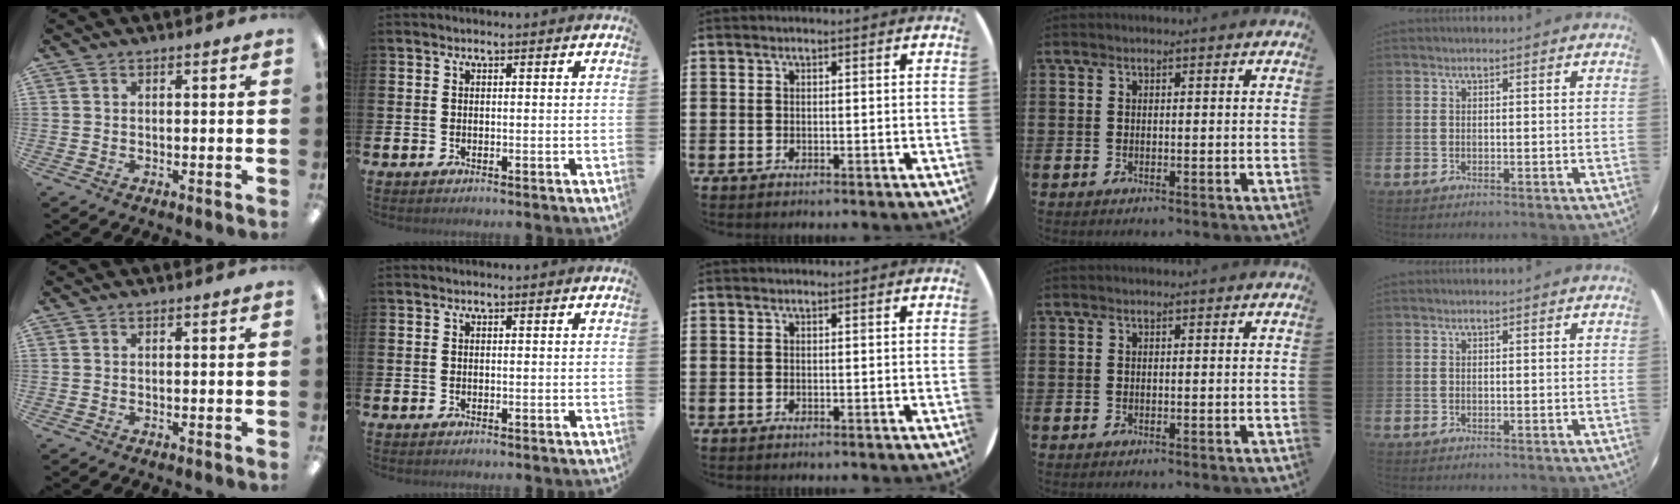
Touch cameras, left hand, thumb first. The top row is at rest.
{}